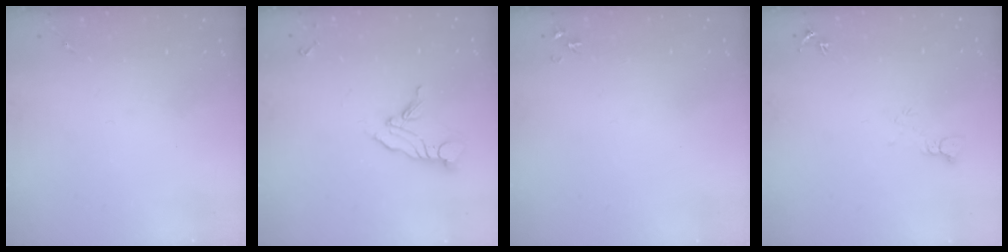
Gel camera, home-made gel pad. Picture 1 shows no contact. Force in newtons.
{"total": 10.7, "press": 10.6, "slide": 1.0}
{"total": 3.2, "press": 3.2, "slide": 0.4}
{"total": 3.9, "press": 3.8, "slide": 0.4}